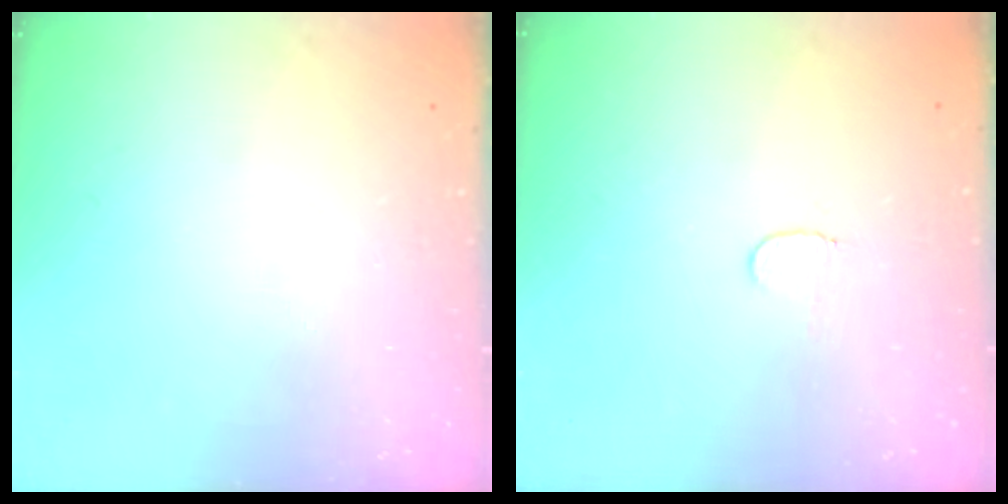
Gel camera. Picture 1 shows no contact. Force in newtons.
{"total": 3.6, "press": 3.6, "slide": 0.4}